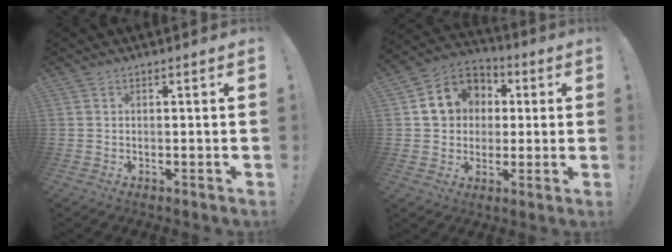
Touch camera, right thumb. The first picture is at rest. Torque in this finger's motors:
{"motor_torque": [1.35, 1.40, 0.86, -0.32, 0.01]}